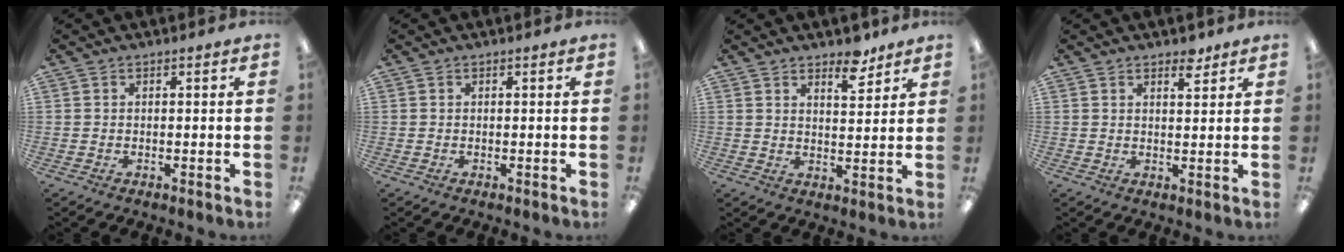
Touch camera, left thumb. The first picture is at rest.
{"total": 0.0}
{"total": 6.5, "force": [5.2, 2.7, 3.0], "torque": [-0.013, -0.038, 0.084]}
{"total": 3.6, "force": [2.9, 1.6, 1.4], "torque": [-0.001, -0.017, 0.046]}